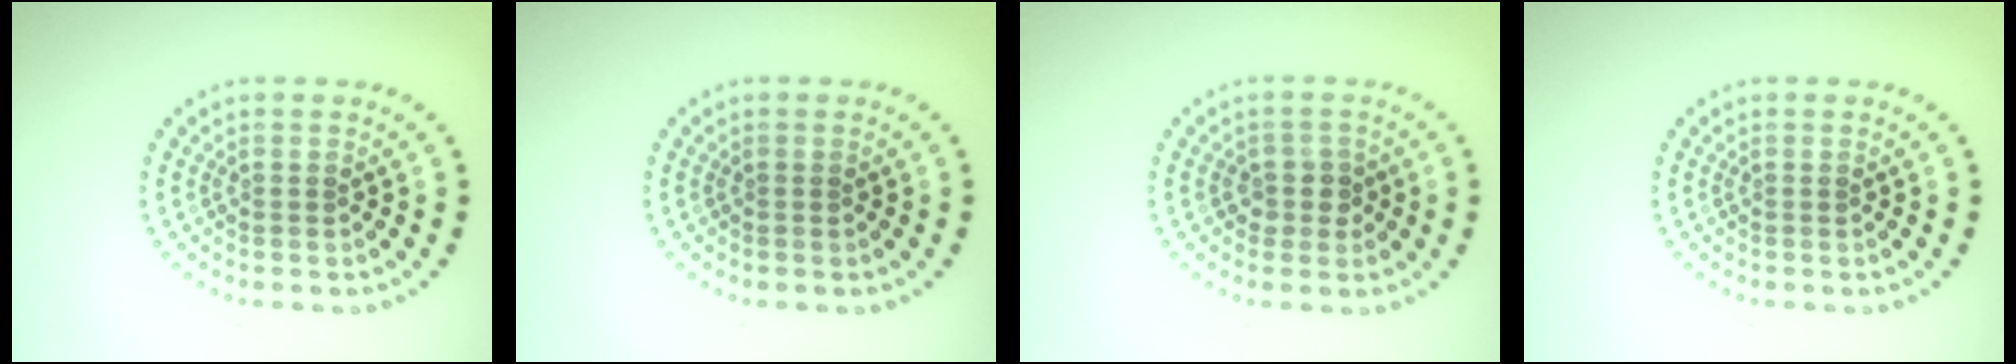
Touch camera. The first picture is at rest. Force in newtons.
{"total": 0.0}
{"total": 1.8, "press": 1.4, "slide": 1.1}
{"total": 0.0}